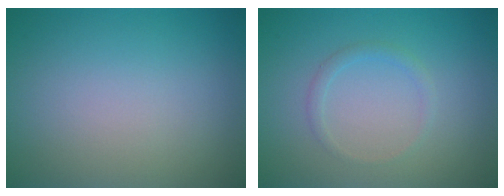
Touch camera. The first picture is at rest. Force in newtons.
{"total": 1.1, "press": 1.1, "slide": 0.1}